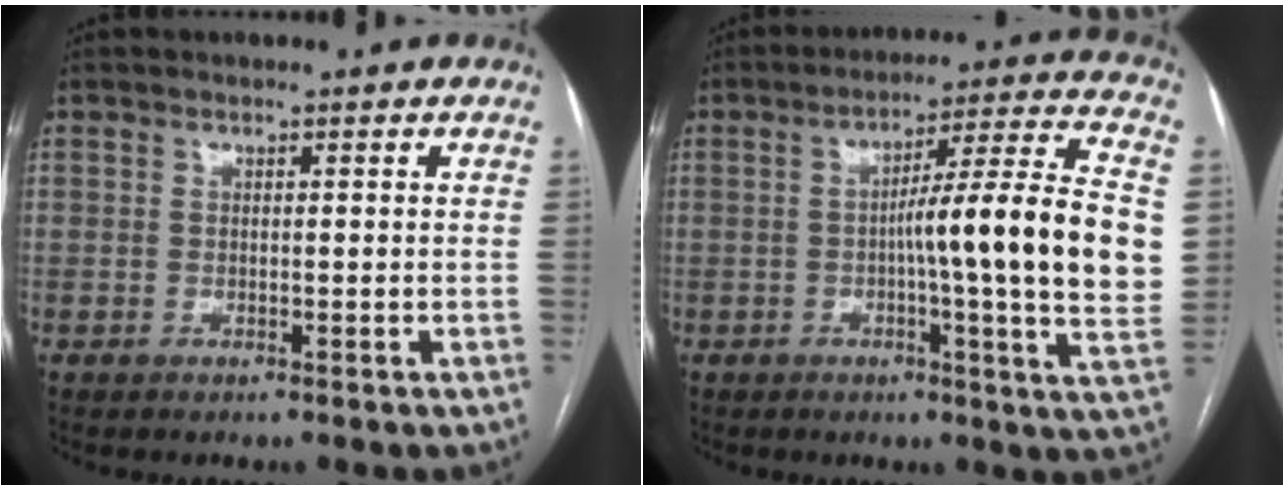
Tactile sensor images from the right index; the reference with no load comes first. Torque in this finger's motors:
{"motor_torque": [1.28, -0.02, 0.56, 0.14]}